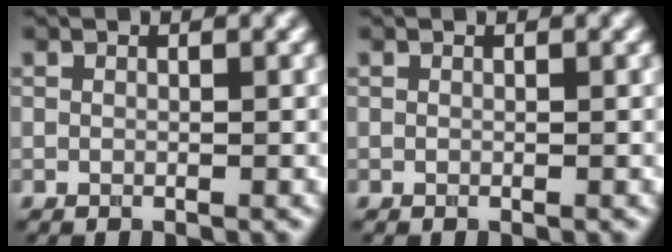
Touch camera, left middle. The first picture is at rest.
{"total": 0.0}